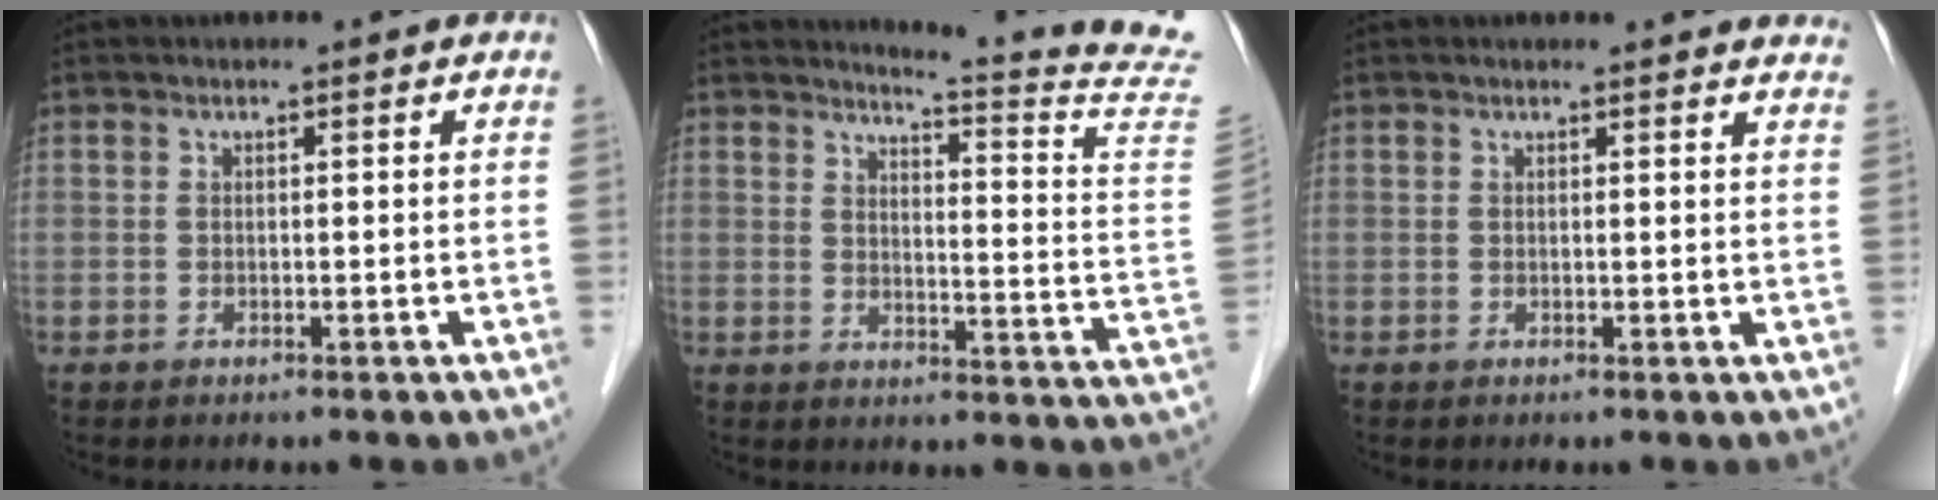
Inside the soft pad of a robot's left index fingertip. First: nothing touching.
{"total": 15.6, "force": [14.9, -2.5, 3.9], "torque": [-0.062, -0.145, 0.153]}
{"total": 8.9, "force": [8.5, 1.6, 1.8], "torque": [0.006, -0.004, 0.066]}